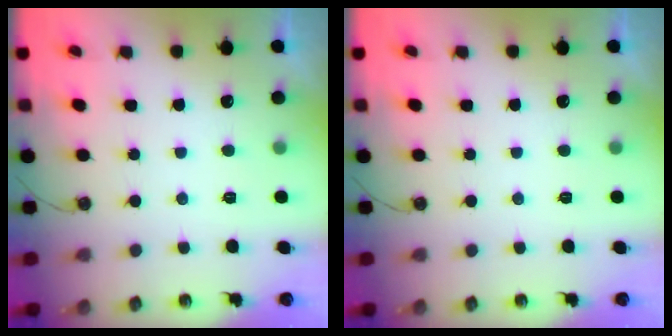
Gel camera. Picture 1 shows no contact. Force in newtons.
{"total": 0.0}